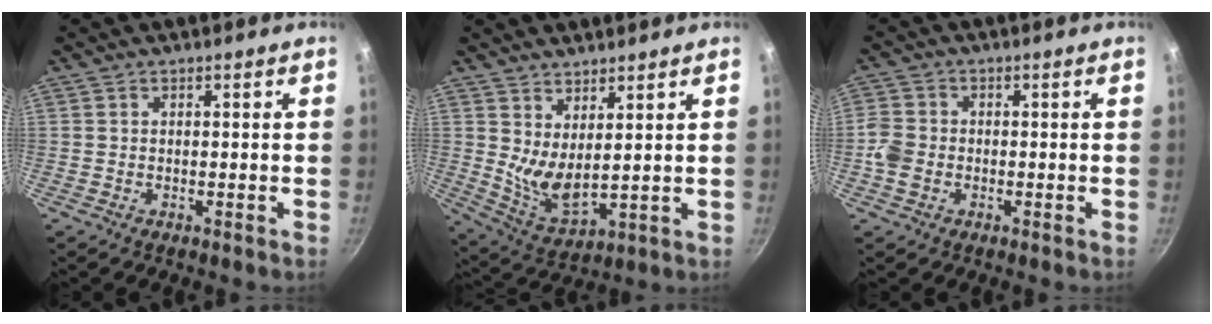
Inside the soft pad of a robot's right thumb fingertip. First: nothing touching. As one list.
[{"total": 8.1, "force": [4.3, 3.0, 6.2], "torque": [-0.104, -0.056, 0.085]}, {"total": 4.6, "force": [-1.2, 3.7, 2.3], "torque": [-0.045, 0.014, -0.031]}]